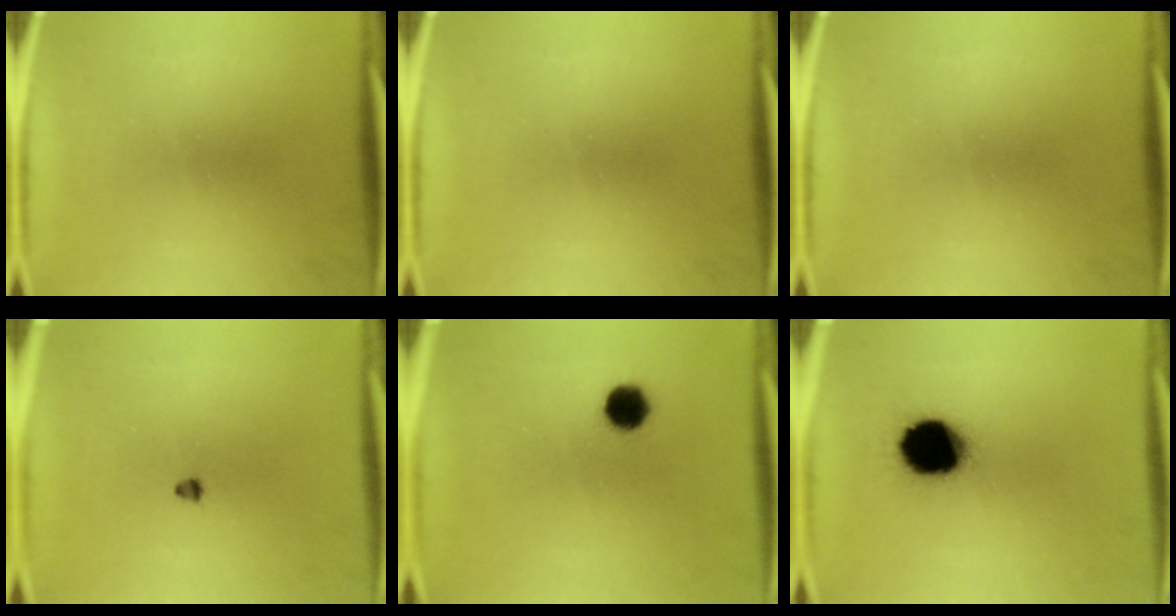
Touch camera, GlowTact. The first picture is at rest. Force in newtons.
{"total": 0.0}
{"total": 0.0}
{"total": 1.1}
{"total": 5.5}
{"total": 16.7}